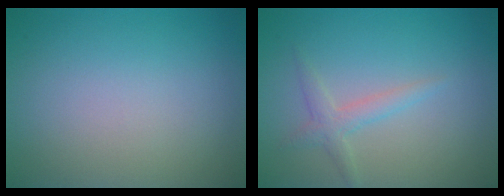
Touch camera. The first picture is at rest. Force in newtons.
{"total": 1.8, "press": 1.8, "slide": 0.1}